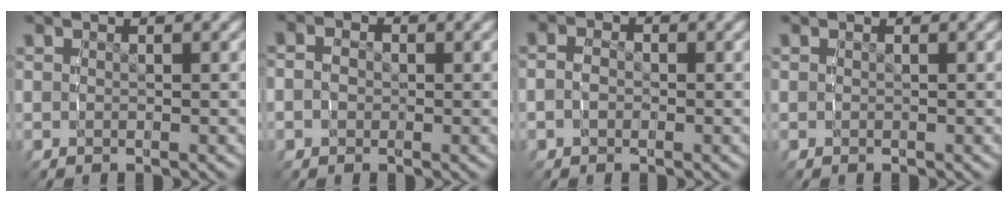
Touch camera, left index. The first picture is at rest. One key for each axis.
{"total": 2.7, "fx": -0.3, "fy": 2.3, "fz": 1.3, "tx": -0.039, "ty": -0.008, "tz": -0.005}
{"total": 2.1, "fx": -0.5, "fy": 1.6, "fz": 1.2, "tx": -0.027, "ty": -0.003, "tz": -0.009}
{"total": 0.0}